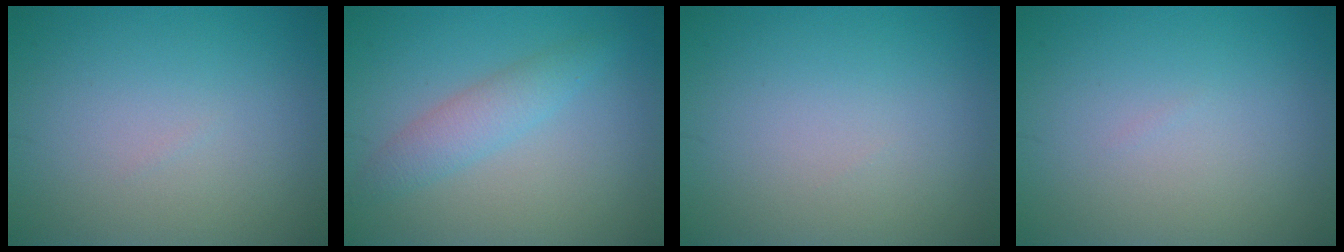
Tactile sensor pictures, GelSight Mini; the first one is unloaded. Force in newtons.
{"total": 2.7, "press": 2.7, "slide": 0.1}
{"total": 0.0}
{"total": 0.0}